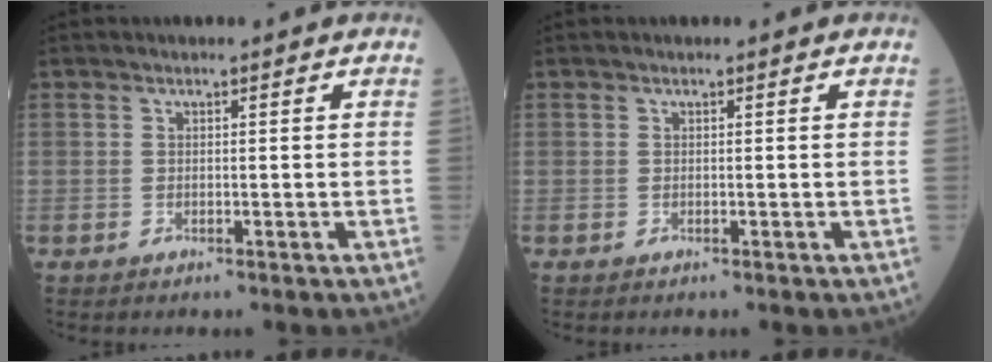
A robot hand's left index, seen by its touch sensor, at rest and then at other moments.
{"total": 0.0}